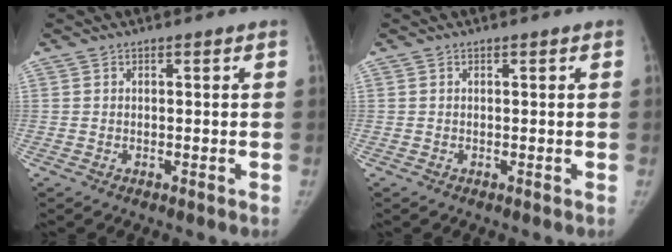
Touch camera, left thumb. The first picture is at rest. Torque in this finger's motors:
{"motor_torque": [-0.01, 0.00, 0.27, 0.09, 0.00]}